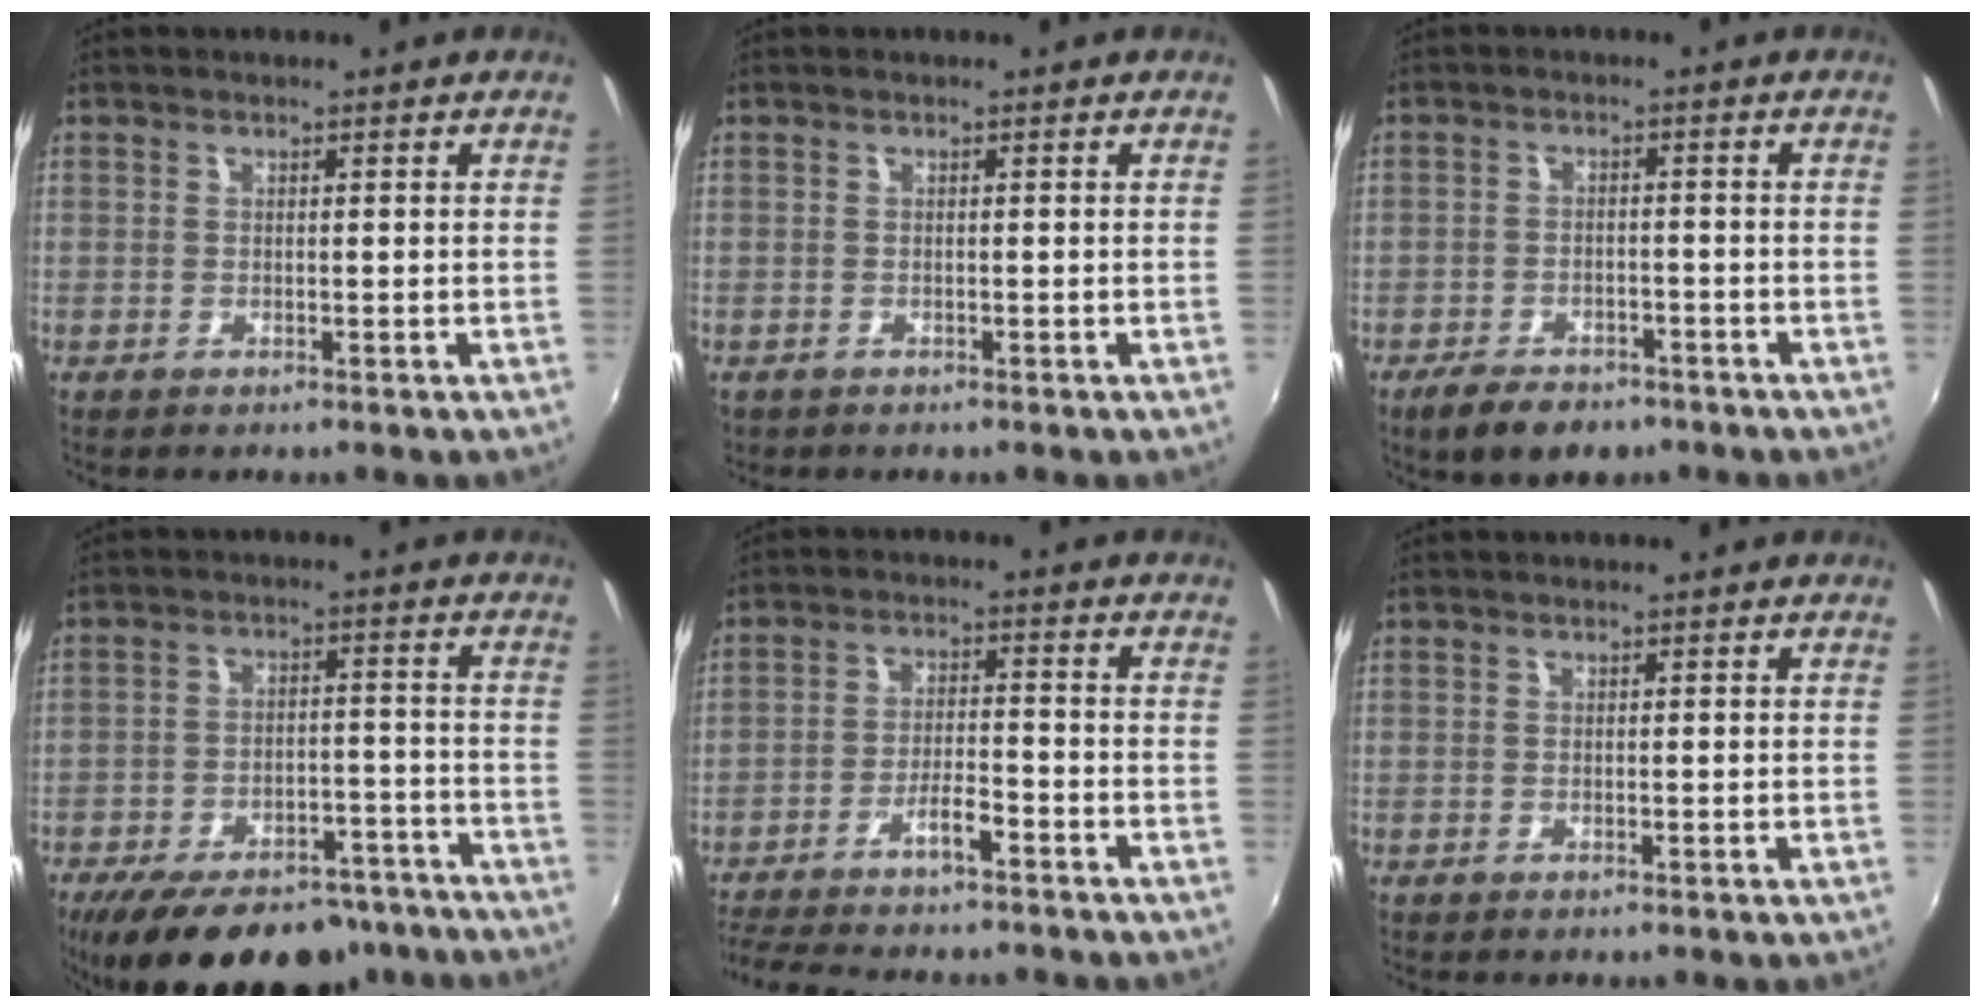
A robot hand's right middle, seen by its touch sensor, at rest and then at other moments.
{"total": 0.6, "force": [-0.4, 0.5, 0.1], "torque": [-0.004, -0.002, -0.006]}
{"total": 7.5, "force": [-5.4, 3.7, 3.6], "torque": [-0.090, -0.004, -0.084]}
{"total": 21.6, "force": [-17.0, 8.7, 10.0], "torque": [-0.187, -0.002, -0.227]}
{"total": 10.7, "force": [-9.2, 1.5, 5.4], "torque": [-0.121, 0.002, -0.153]}
{"total": 0.0}